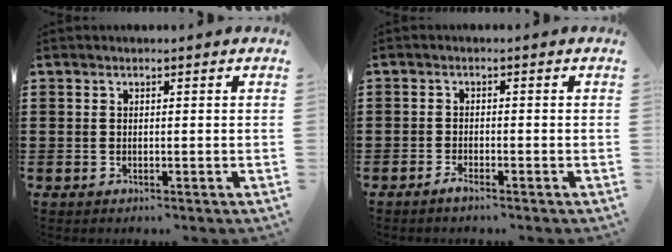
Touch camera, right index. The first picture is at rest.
{"total": 1.2, "force": [-1.1, -0.1, 0.6], "torque": [-0.020, -0.010, -0.021]}